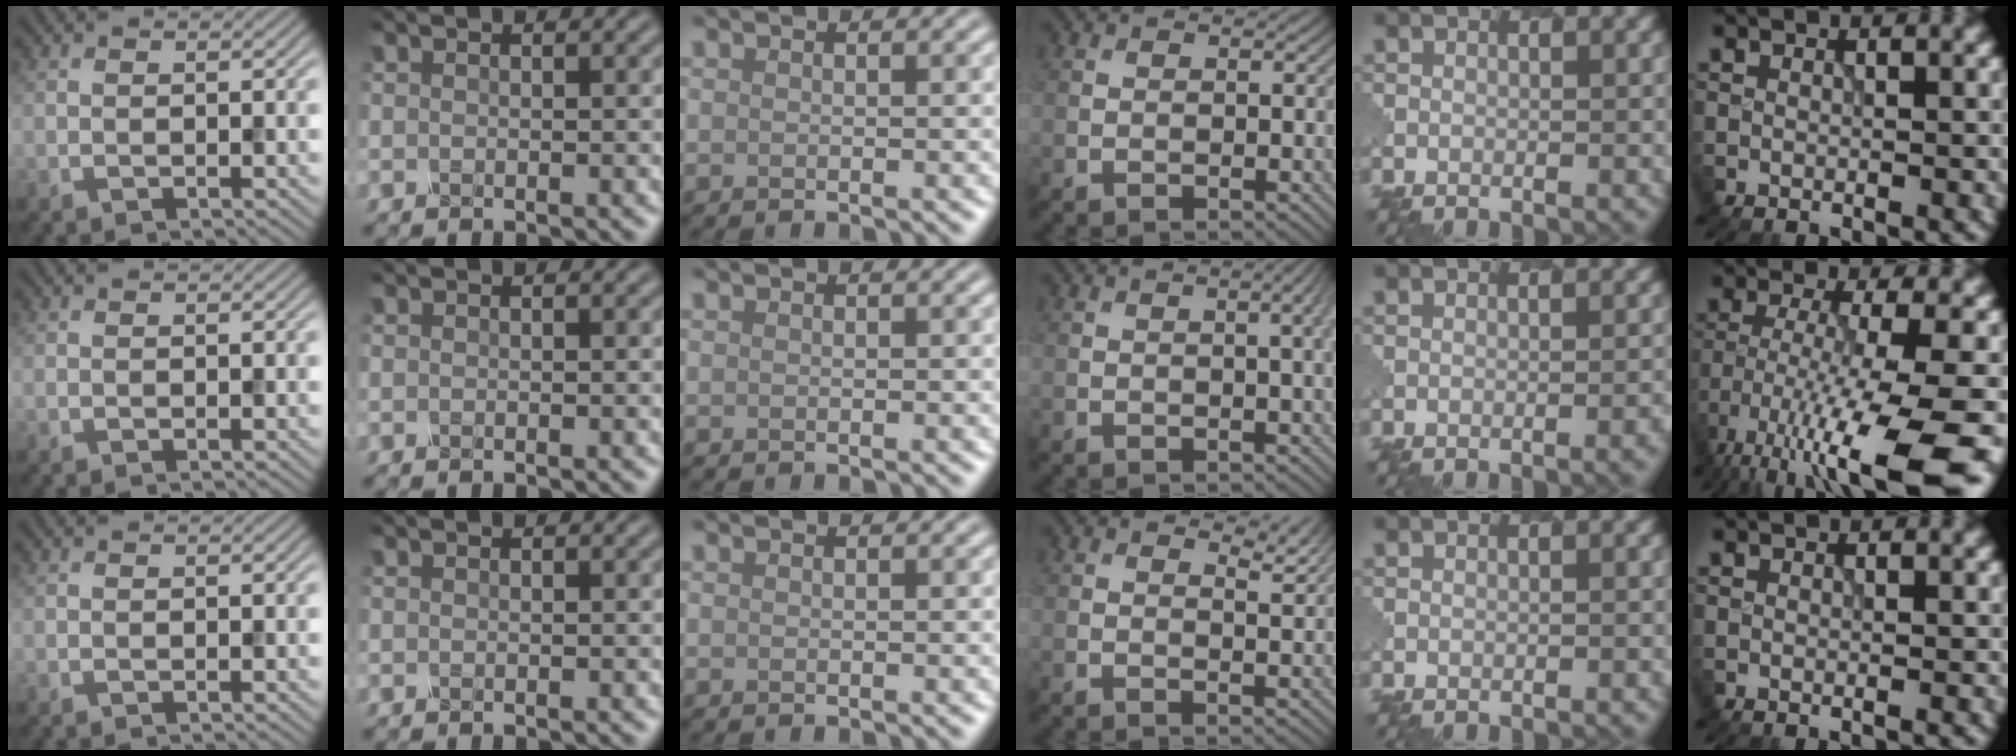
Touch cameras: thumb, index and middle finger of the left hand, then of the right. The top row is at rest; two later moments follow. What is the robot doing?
{"motion": "pour", "object": "mug"}